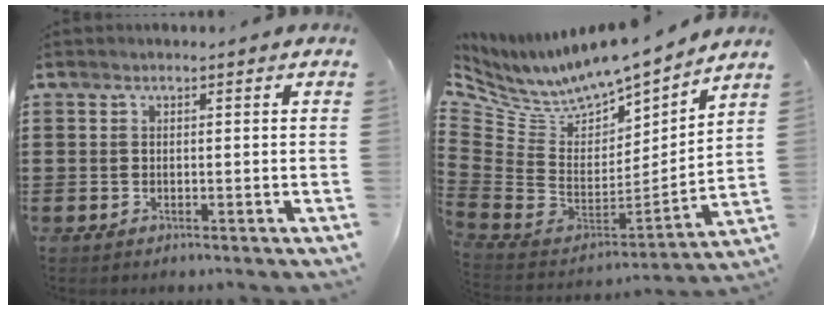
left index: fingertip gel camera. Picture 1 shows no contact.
{"total": 7.3, "force": [6.7, 2.6, 1.6], "torque": [-0.073, -0.070, 0.116]}